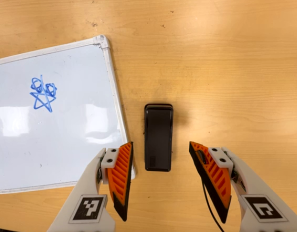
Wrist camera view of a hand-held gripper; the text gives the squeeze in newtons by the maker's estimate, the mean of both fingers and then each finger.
{"total": 0.0}